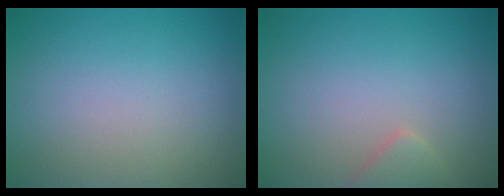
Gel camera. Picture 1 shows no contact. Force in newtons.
{"total": 1.6, "press": 1.6, "slide": 0.1}